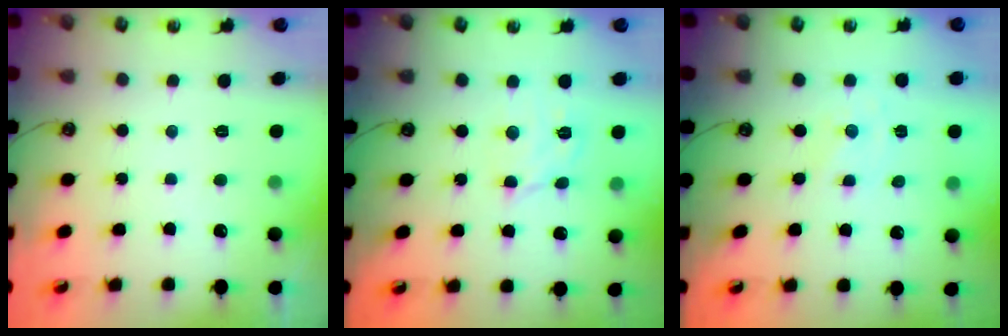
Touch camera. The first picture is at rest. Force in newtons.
{"total": 7.0, "press": 7.0, "slide": 0.3}
{"total": 0.0}